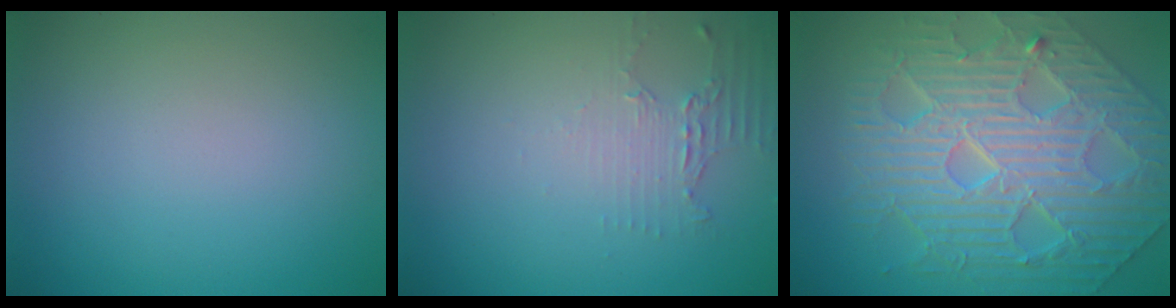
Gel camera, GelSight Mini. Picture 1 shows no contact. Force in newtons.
{"total": 2.0, "press": 1.4, "slide": 1.4}
{"total": 8.4, "press": 6.9, "slide": 4.9}